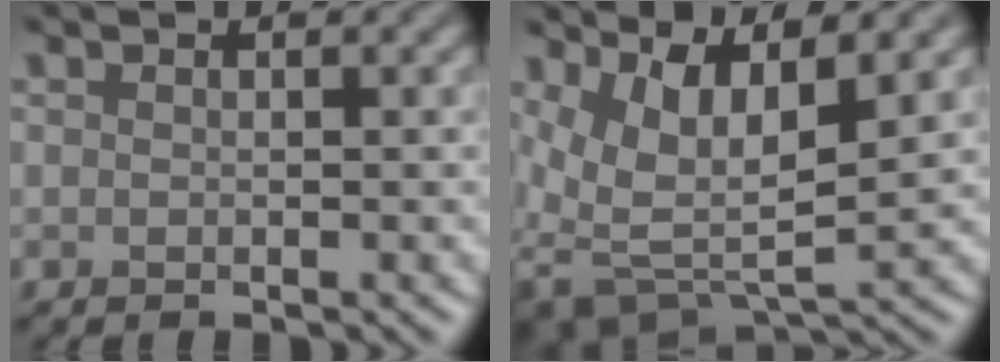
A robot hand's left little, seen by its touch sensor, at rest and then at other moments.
{"total": 7.4, "force": [2.6, 3.3, 6.0], "torque": [-0.130, -0.006, 0.053]}